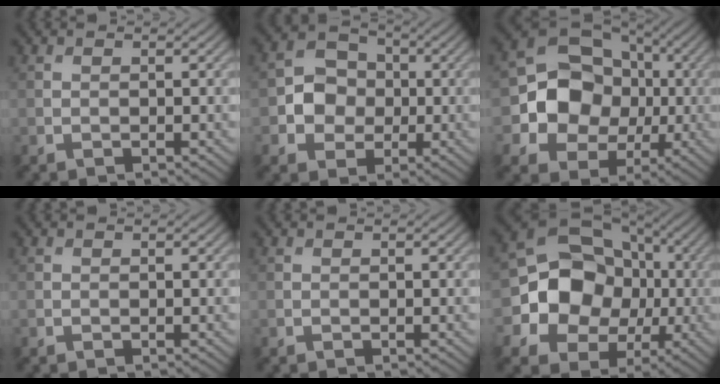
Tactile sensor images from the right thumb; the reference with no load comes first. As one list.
[{"total": 5.5, "force": [-0.5, 4.9, 2.5], "torque": [-0.038, 0.011, -0.023]}, {"total": 11.5, "force": [-0.9, 9.8, 6.1], "torque": [-0.108, 0.000, -0.038]}, {"total": 0.0}, {"total": 0.0}, {"total": 13.9, "force": [-1.5, 12.0, 6.9], "torque": [-0.132, -0.010, -0.044]}]